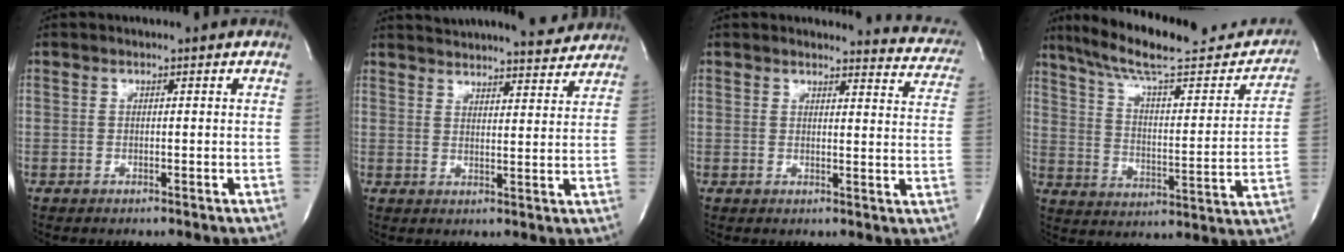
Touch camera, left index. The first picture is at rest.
{"total": 12.1, "force": [11.6, 1.5, 3.1], "torque": [-0.041, -0.005, 0.145]}
{"total": 8.0, "force": [7.9, 1.3, 0.2], "torque": [0.021, -0.063, 0.054]}
{"total": 24.4, "force": [20.7, 4.7, 12.1], "torque": [-0.179, -0.012, 0.283]}